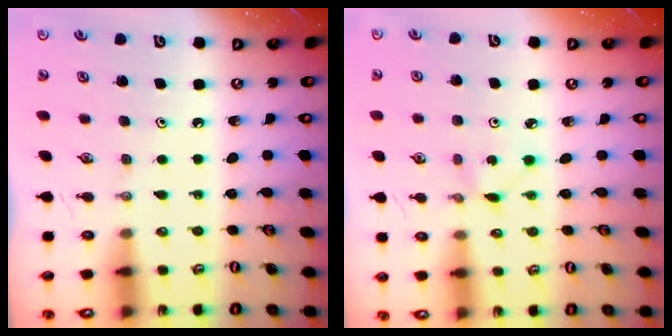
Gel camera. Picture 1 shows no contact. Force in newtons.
{"total": 1.1, "press": 1.1, "slide": 0.1}